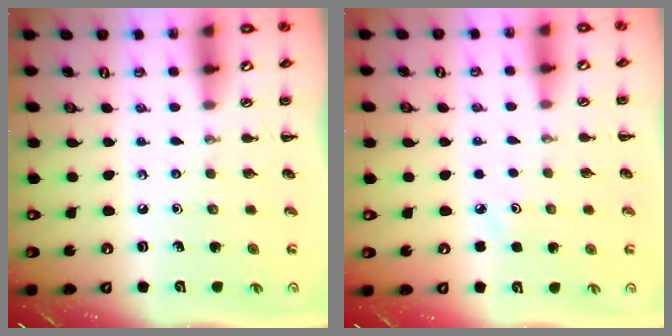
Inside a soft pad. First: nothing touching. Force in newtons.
{"total": 4.0, "press": 3.8, "slide": 1.2}